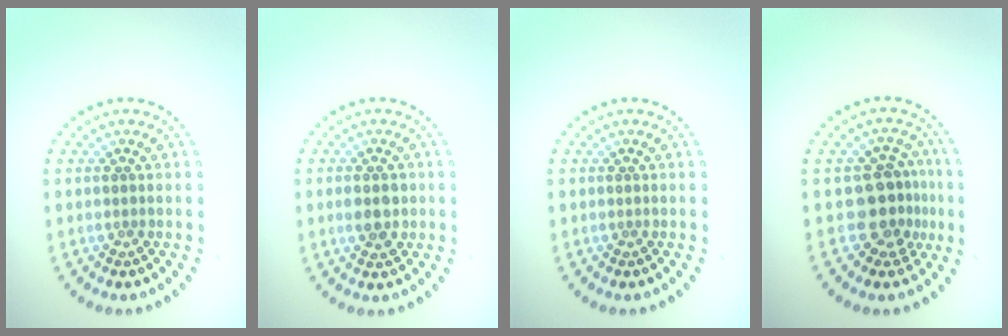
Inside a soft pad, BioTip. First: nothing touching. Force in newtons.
{"total": 2.8, "press": 2.8, "slide": 0.1}
{"total": 0.0}
{"total": 4.0, "press": 3.4, "slide": 2.0}